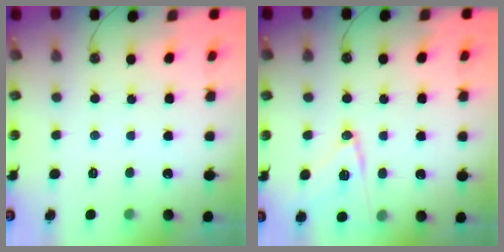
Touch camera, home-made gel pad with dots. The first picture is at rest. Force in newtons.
{"total": 12.3, "press": 12.0, "slide": 2.9}